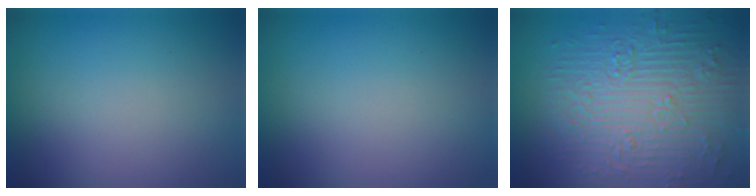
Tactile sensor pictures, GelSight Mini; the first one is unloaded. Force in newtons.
{"total": 0.0}
{"total": 9.3, "press": 6.9, "slide": 6.3}